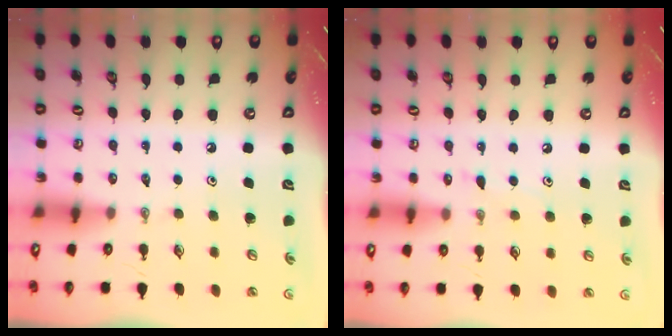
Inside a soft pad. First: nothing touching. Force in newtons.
{"total": 6.1, "press": 6.1, "slide": 0.5}